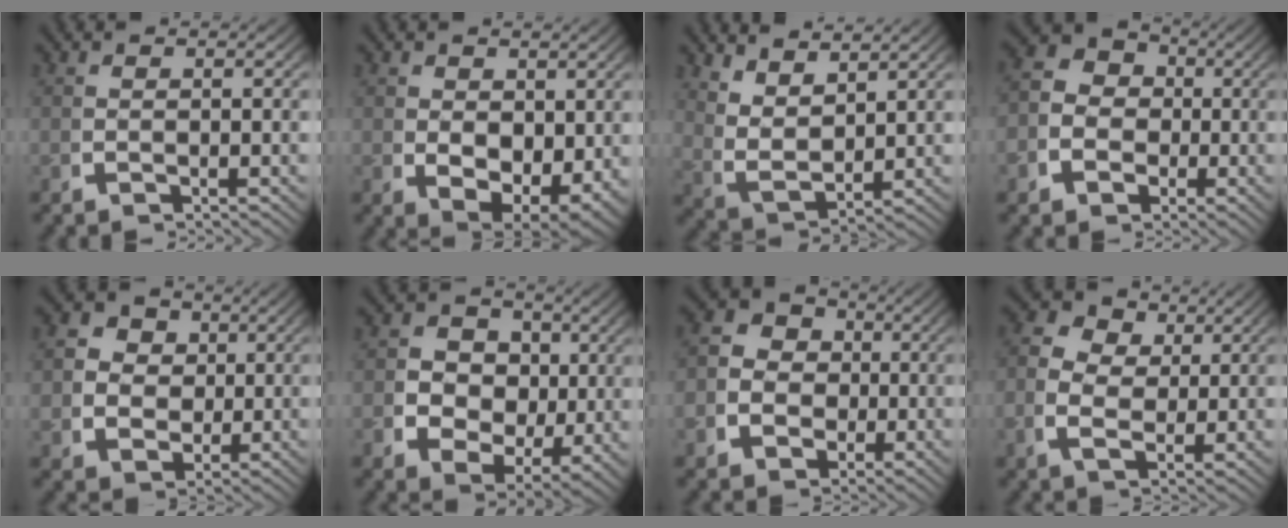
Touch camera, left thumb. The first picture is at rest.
{"total": 6.6, "force": [-0.9, 4.4, 4.8], "torque": [-0.098, -0.051, 0.017]}
{"total": 5.1, "force": [2.2, 3.1, 3.4], "torque": [-0.086, -0.017, 0.052]}
{"total": 8.3, "force": [0.5, 7.5, 3.6], "torque": [-0.064, 0.003, -0.010]}
{"total": 6.9, "force": [1.2, 5.8, 3.4], "torque": [-0.079, -0.023, 0.026]}
{"total": 8.4, "force": [0.1, 6.9, 4.8], "torque": [-0.102, -0.035, 0.008]}
{"total": 8.2, "force": [0.5, 7.4, 3.5], "torque": [-0.070, -0.005, -0.003]}
{"total": 5.6, "force": [1.5, 4.3, 3.4], "torque": [-0.075, -0.018, 0.028]}